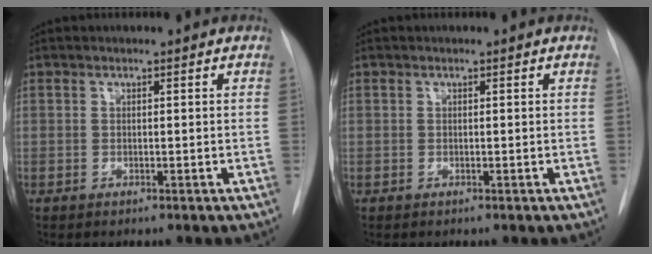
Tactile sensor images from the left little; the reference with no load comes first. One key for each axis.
{"total": 0.0}